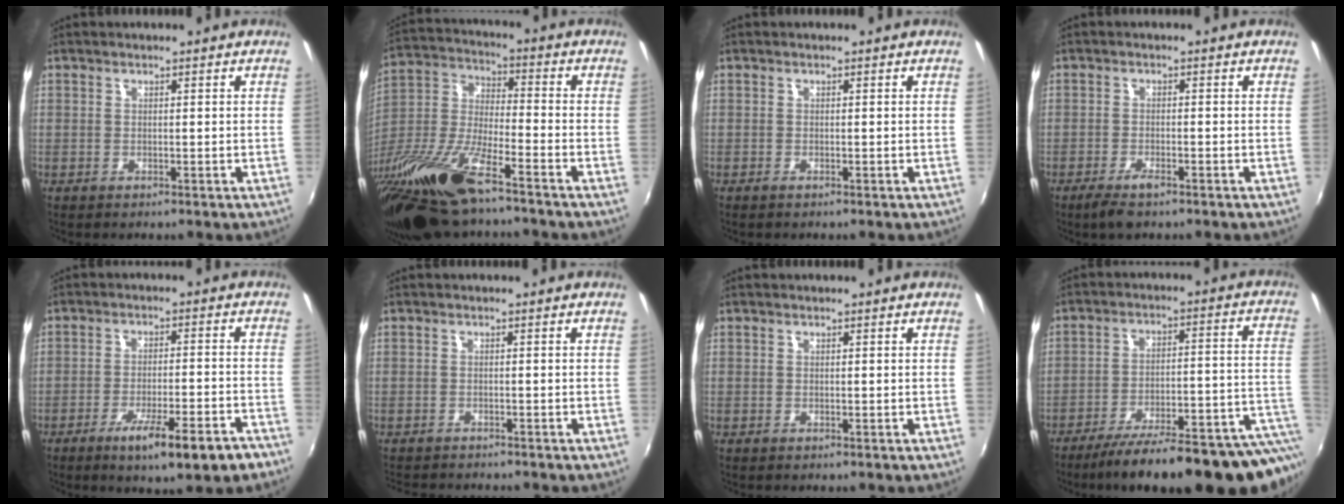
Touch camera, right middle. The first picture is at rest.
{"total": 21.8, "force": [-15.4, 4.9, 14.5], "torque": [-0.300, -0.030, -0.295]}
{"total": 0.7, "force": [-0.5, 0.1, 0.4], "torque": [-0.009, -0.003, -0.011]}
{"total": 3.9, "force": [-2.8, 1.1, 2.6], "torque": [-0.064, -0.009, -0.053]}
{"total": 11.4, "force": [-7.4, 1.6, 8.5], "torque": [-0.146, -0.026, -0.106]}
{"total": 3.9, "force": [-3.7, 0.6, 1.0], "torque": [-0.030, -0.016, -0.062]}
{"total": 0.0}
{"total": 24.1, "force": [-18.2, 3.0, 15.5], "torque": [-0.196, -0.044, -0.253]}